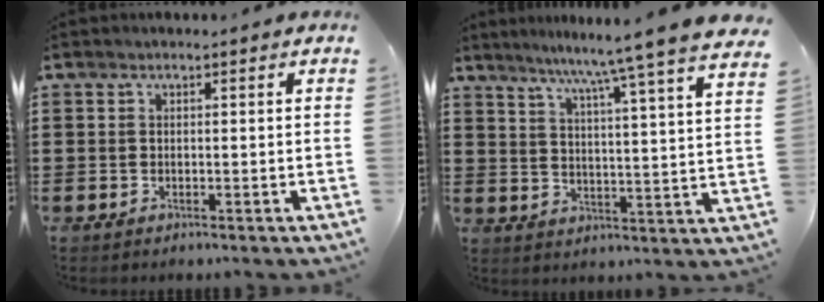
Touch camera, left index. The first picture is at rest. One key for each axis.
{"total": 7.4, "fx": 6.5, "fy": -2.0, "fz": 2.9, "tx": -0.075, "ty": -0.060, "tz": 0.101}